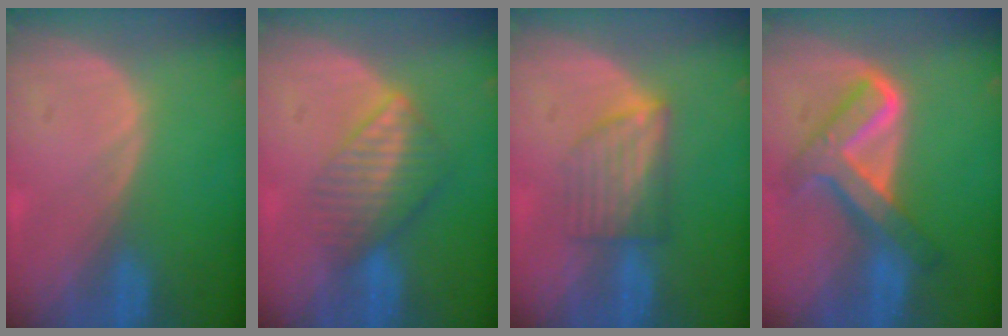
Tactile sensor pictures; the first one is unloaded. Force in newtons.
{"total": 6.7, "press": 5.9, "slide": 3.1}
{"total": 6.0, "press": 5.6, "slide": 2.2}
{"total": 8.1, "press": 8.1, "slide": 0.7}